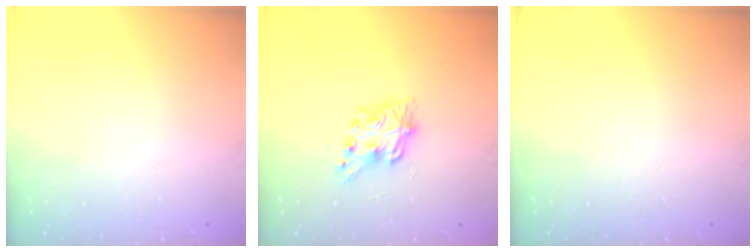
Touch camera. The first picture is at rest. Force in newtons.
{"total": 8.4, "press": 8.3, "slide": 0.3}
{"total": 0.0}